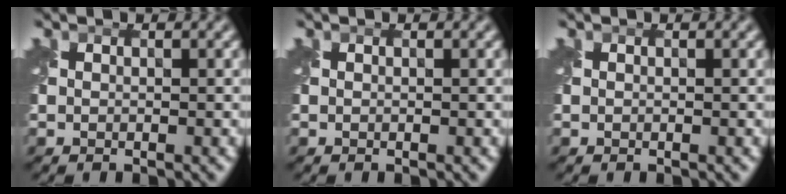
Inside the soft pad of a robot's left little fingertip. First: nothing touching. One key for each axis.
{"total": 0.0}
{"total": 0.0}